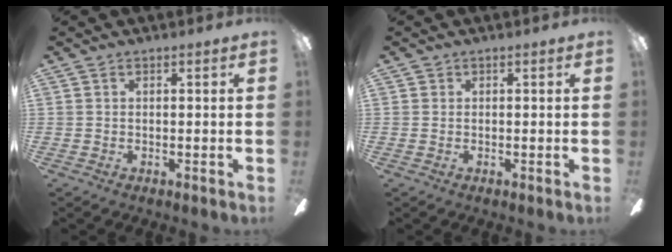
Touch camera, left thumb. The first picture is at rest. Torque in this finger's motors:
{"motor_torque": [0.00, 0.00, -0.04, 0.07, 0.00]}